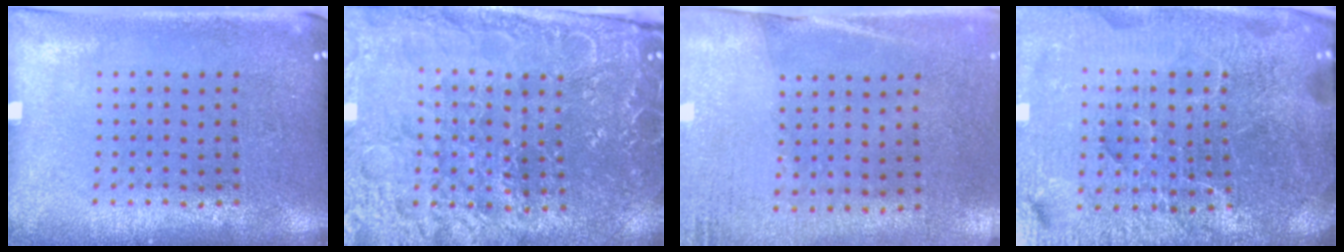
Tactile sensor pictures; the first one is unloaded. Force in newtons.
{"total": 4.1, "press": 4.0, "slide": 0.8}
{"total": 2.6, "press": 2.3, "slide": 1.4}
{"total": 7.2, "press": 6.2, "slide": 3.7}